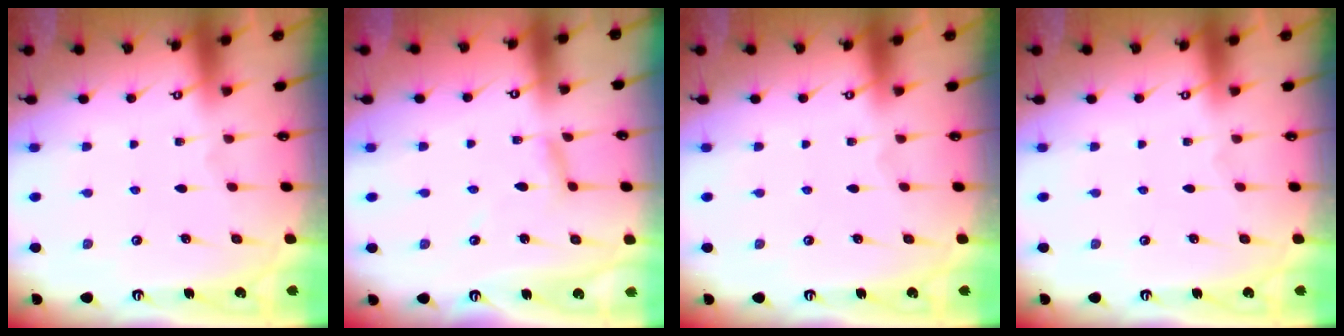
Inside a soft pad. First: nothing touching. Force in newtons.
{"total": 4.1, "press": 4.1, "slide": 0.3}
{"total": 0.0}
{"total": 0.0}